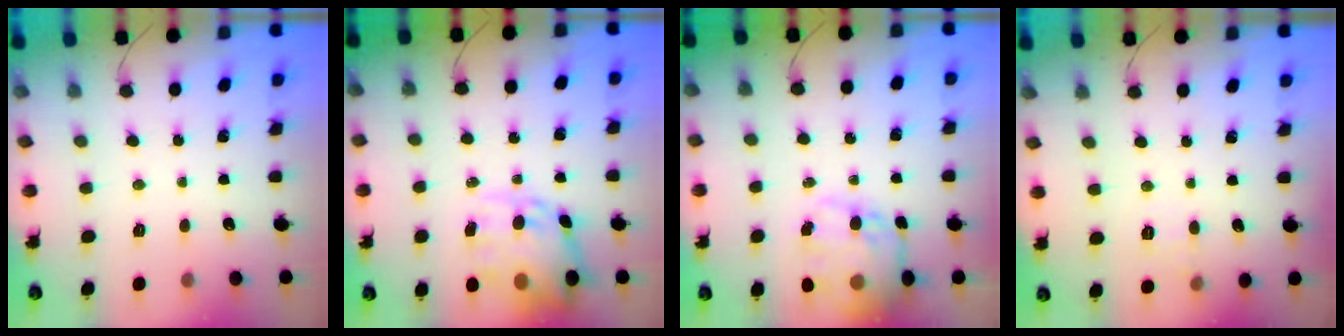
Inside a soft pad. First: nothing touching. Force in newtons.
{"total": 16.3, "press": 15.7, "slide": 4.2}
{"total": 18.7, "press": 18.1, "slide": 4.5}
{"total": 5.6, "press": 5.4, "slide": 1.4}